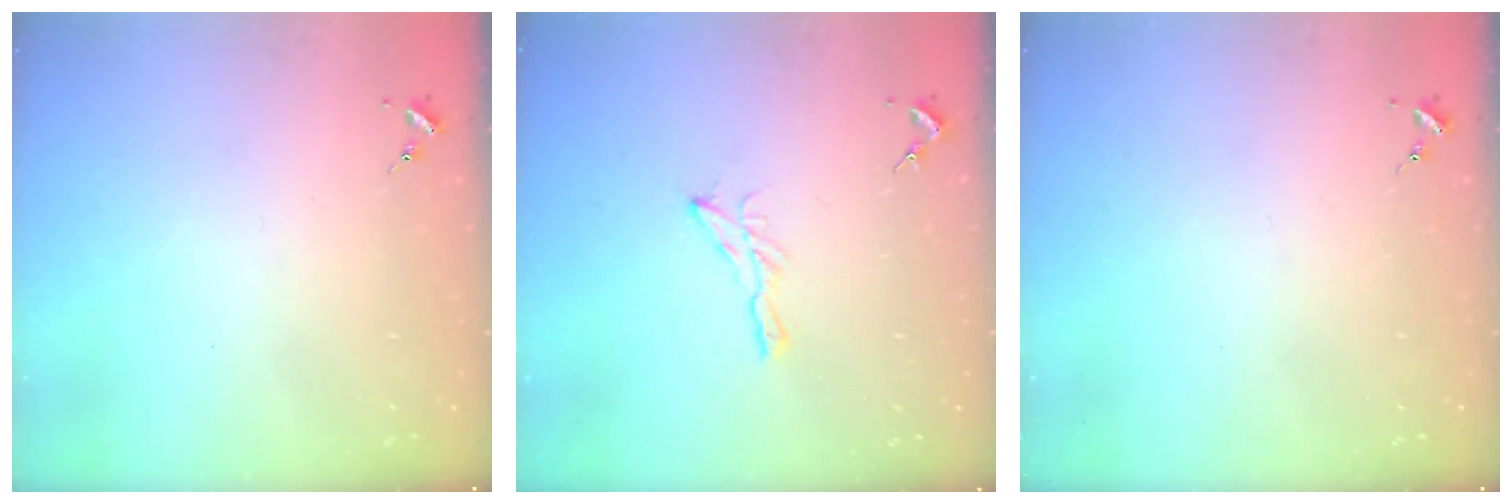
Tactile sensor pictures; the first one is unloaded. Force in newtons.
{"total": 6.0, "press": 6.0, "slide": 0.2}
{"total": 0.0}